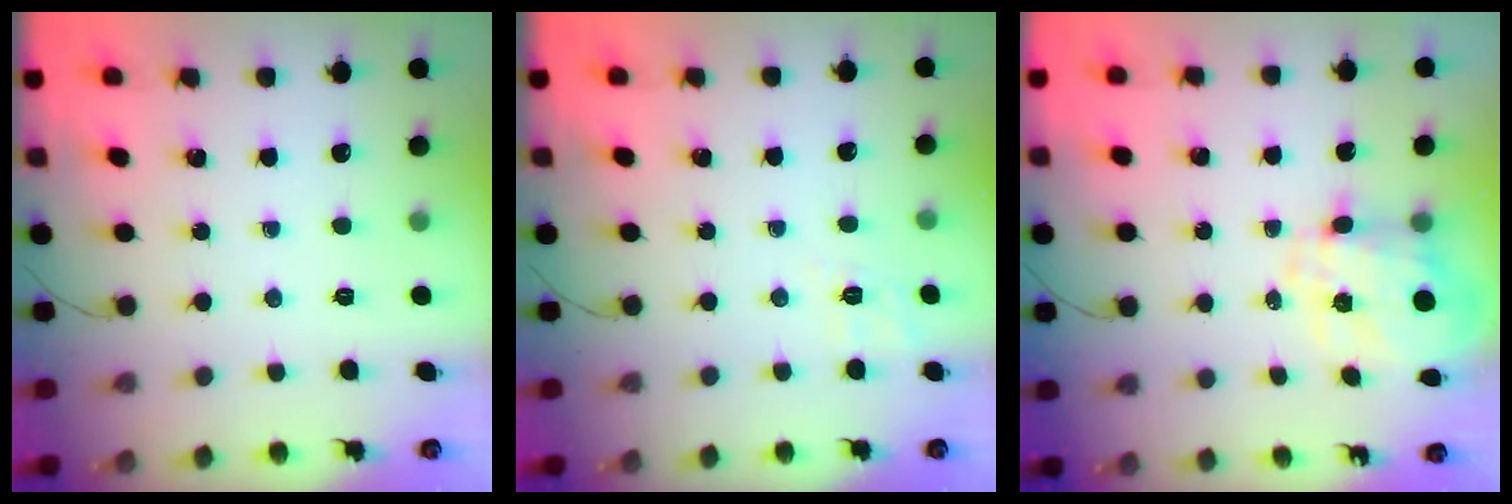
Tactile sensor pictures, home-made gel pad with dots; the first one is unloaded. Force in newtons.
{"total": 1.9, "press": 0.7, "slide": 1.7}
{"total": 6.7, "press": 6.6, "slide": 1.5}